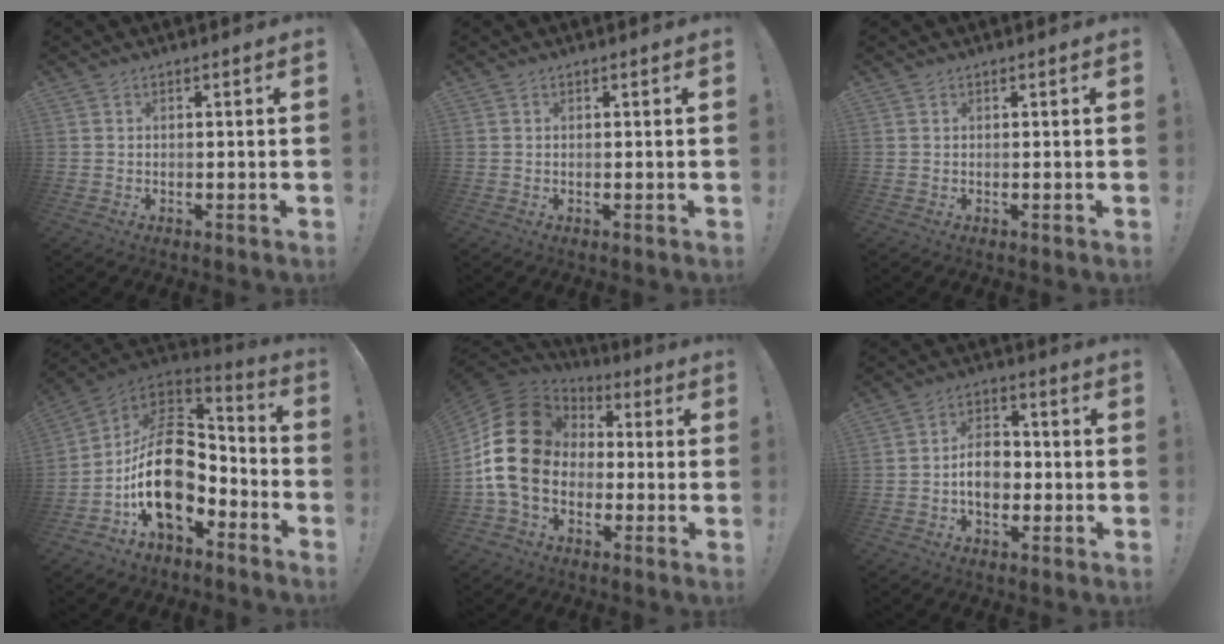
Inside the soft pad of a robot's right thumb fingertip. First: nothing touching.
{"total": 0.0}
{"total": 0.0}
{"total": 22.7, "force": [-2.4, 15.5, 16.4], "torque": [-0.290, 0.015, -0.019]}
{"total": 20.7, "force": [0.5, 15.6, 13.5], "torque": [-0.250, 0.015, 0.024]}
{"total": 9.7, "force": [-1.8, 6.9, 6.5], "torque": [-0.111, 0.019, -0.030]}